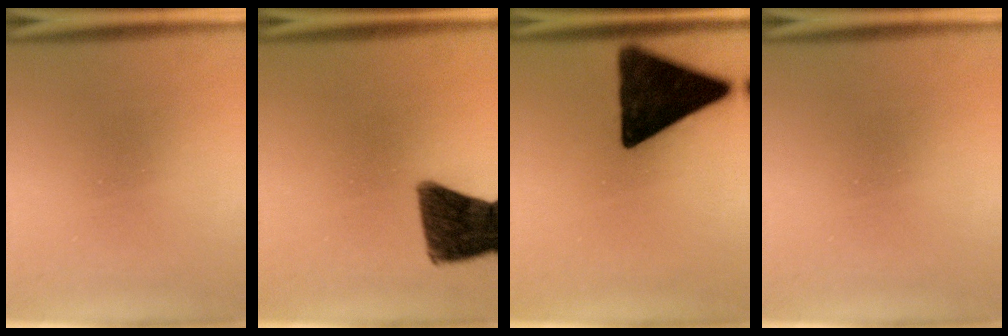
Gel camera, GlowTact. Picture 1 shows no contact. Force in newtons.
{"total": 12.4}
{"total": 15.4}
{"total": 0.0}